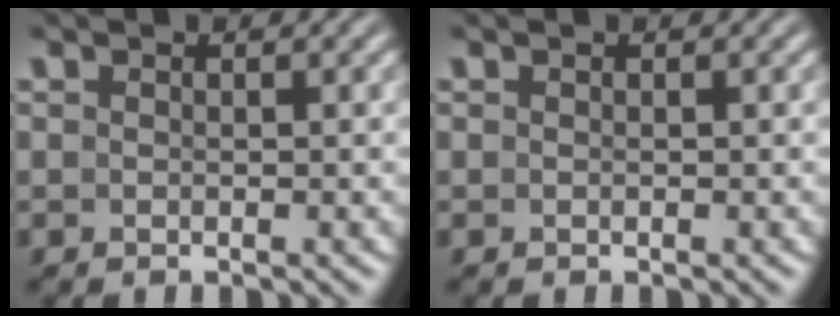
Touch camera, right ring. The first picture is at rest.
{"total": 0.0}